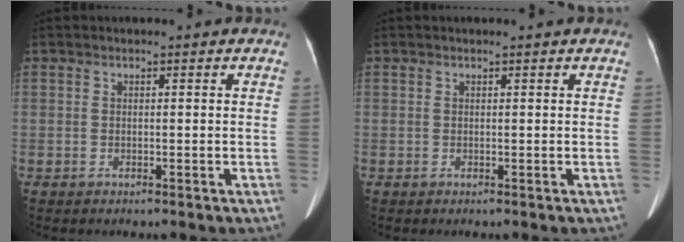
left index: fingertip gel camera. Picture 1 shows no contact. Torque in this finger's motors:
{"motor_torque": [0.03, 0.11, -0.07, -0.09]}